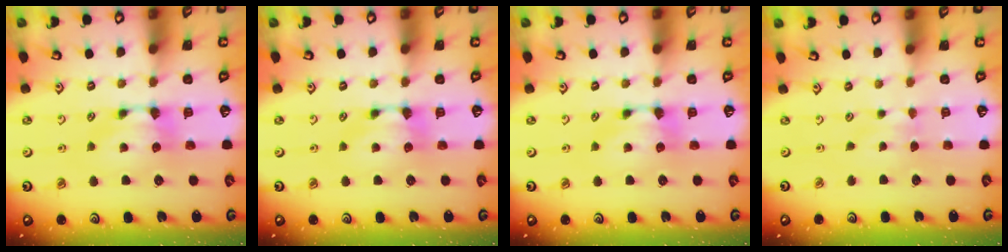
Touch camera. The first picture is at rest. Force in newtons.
{"total": 0.0}
{"total": 0.0}
{"total": 2.4, "press": 2.3, "slide": 0.5}